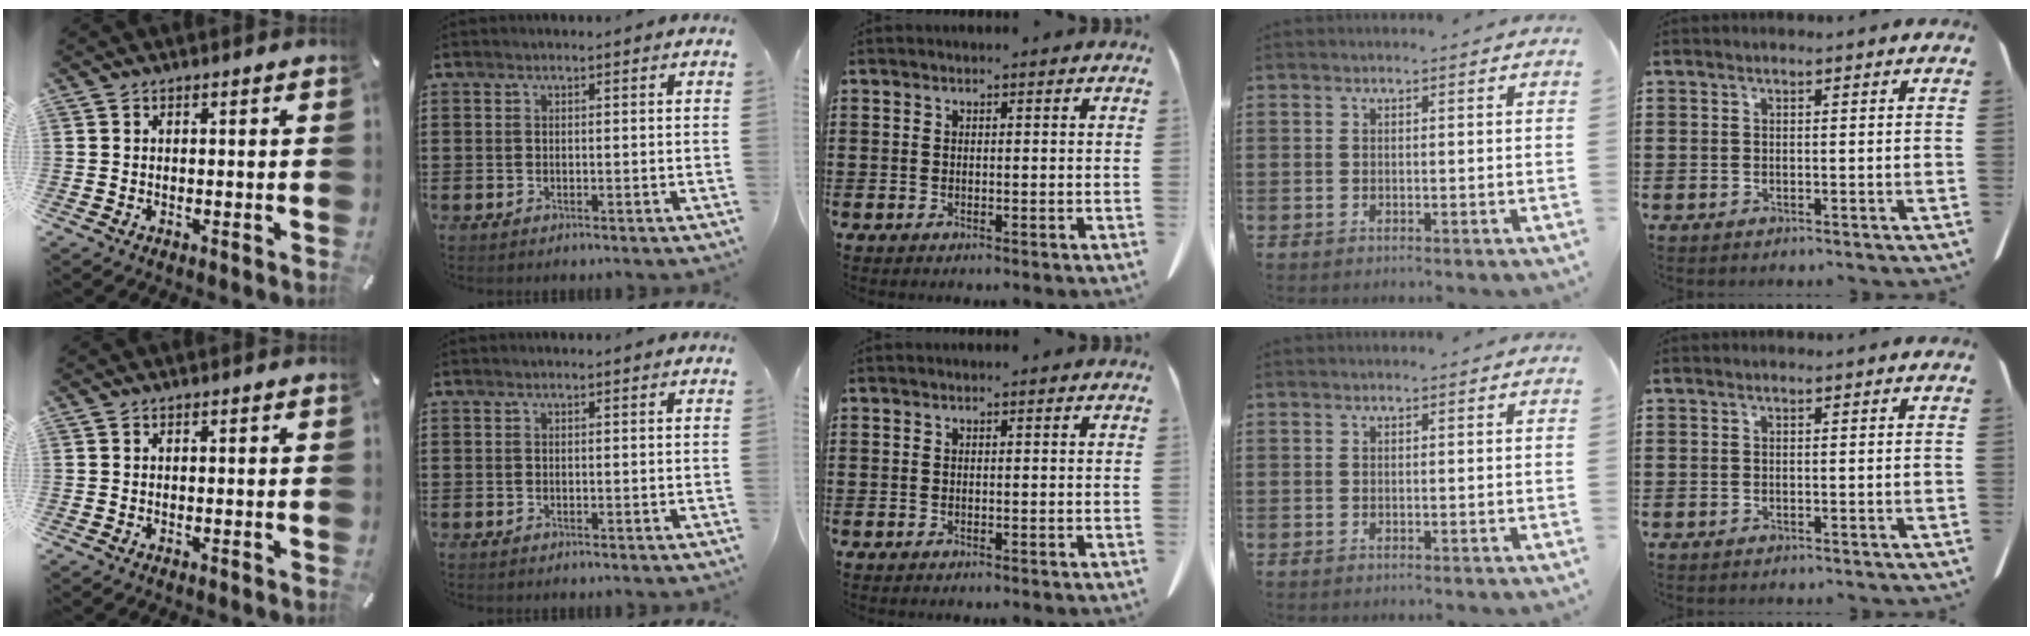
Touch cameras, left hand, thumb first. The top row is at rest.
{}